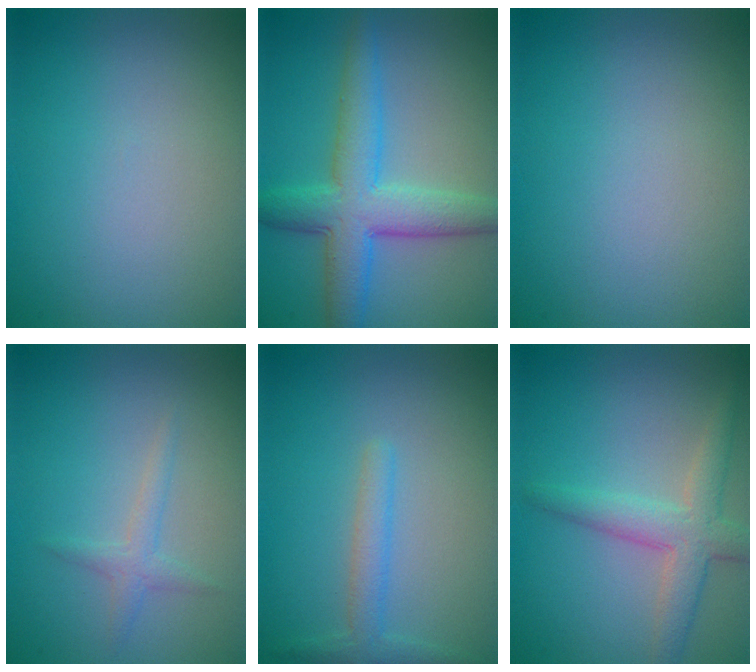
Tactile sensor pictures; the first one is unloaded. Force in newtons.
{"total": 6.1, "press": 6.1, "slide": 0.1}
{"total": 0.0}
{"total": 1.5, "press": 1.5, "slide": 0.0}
{"total": 2.0, "press": 2.0, "slide": 0.1}
{"total": 3.6, "press": 3.6, "slide": 0.2}